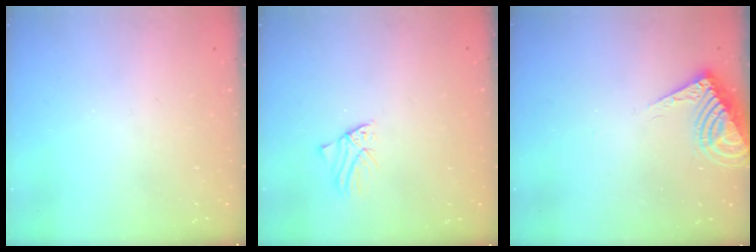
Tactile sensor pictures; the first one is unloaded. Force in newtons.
{"total": 0.8, "press": 0.8, "slide": 0.1}
{"total": 9.0, "press": 8.9, "slide": 0.5}